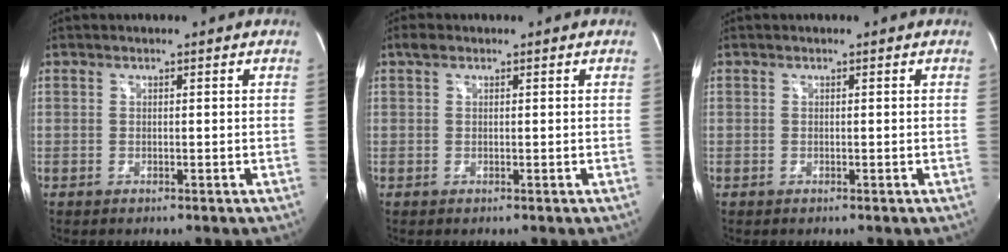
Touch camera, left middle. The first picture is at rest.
{"total": 1.2, "force": [0.8, 0.6, 0.6], "torque": [-0.017, 0.015, 0.015]}
{"total": 0.0}